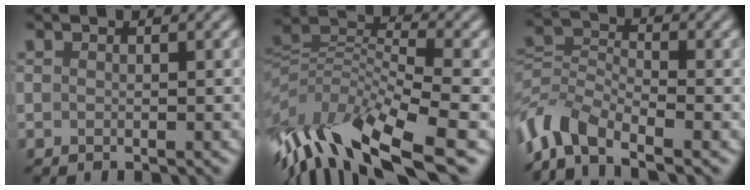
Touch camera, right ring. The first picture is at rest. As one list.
[{"total": 11.3, "force": [-4.8, 4.1, 9.4], "torque": [-0.184, 0.009, -0.091]}, {"total": 6.6, "force": [-4.4, 3.0, 3.9], "torque": [-0.079, 0.006, -0.104]}]